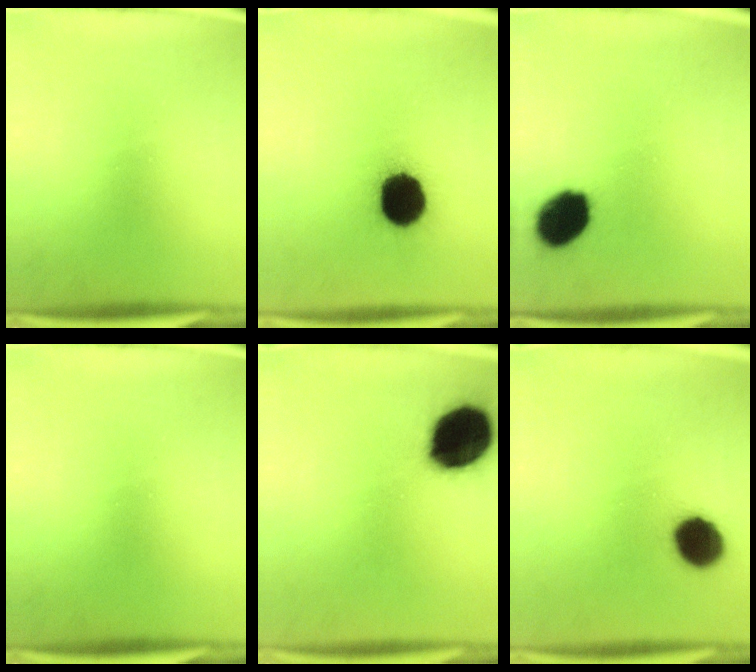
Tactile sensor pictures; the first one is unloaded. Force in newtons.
{"total": 16.2}
{"total": 10.9}
{"total": 0.0}
{"total": 20.1}
{"total": 9.9}